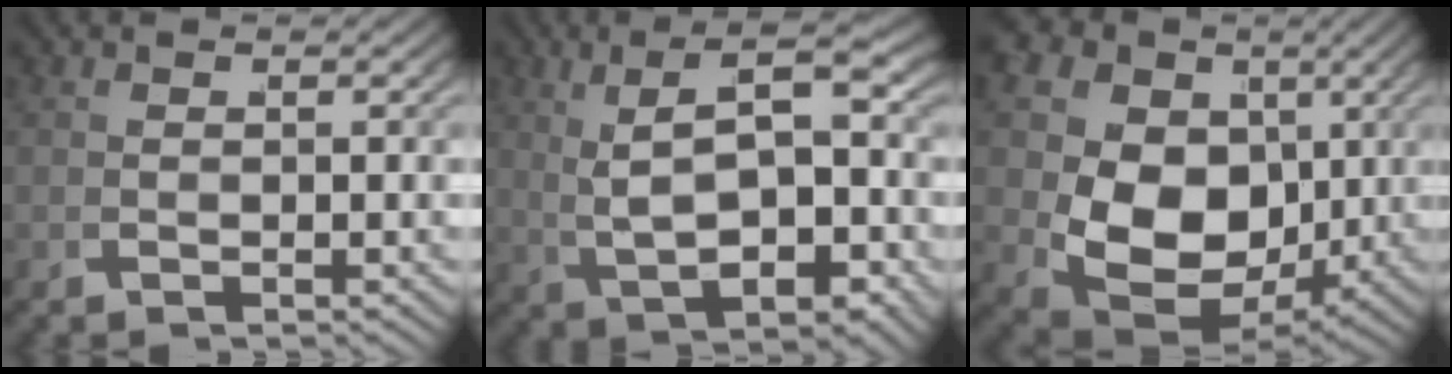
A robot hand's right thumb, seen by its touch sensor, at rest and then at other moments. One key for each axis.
{"total": 9.6, "fx": 2.1, "fy": 4.5, "fz": 8.2, "tx": -0.128, "ty": 0.010, "tz": 0.039}
{"total": 17.4, "fx": 0.4, "fy": 13.8, "fz": 10.7, "tx": -0.220, "ty": -0.060, "tz": 0.022}